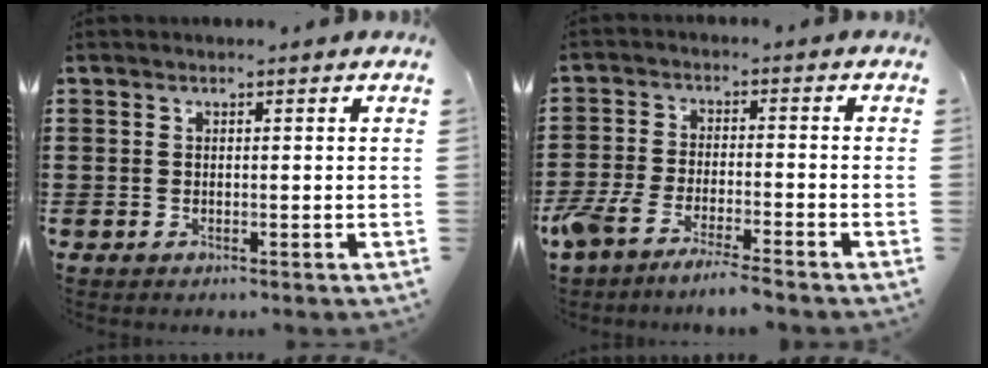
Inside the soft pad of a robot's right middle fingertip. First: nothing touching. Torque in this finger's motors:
{"motor_torque": [1.35, -0.78, 0.38, 0.19]}